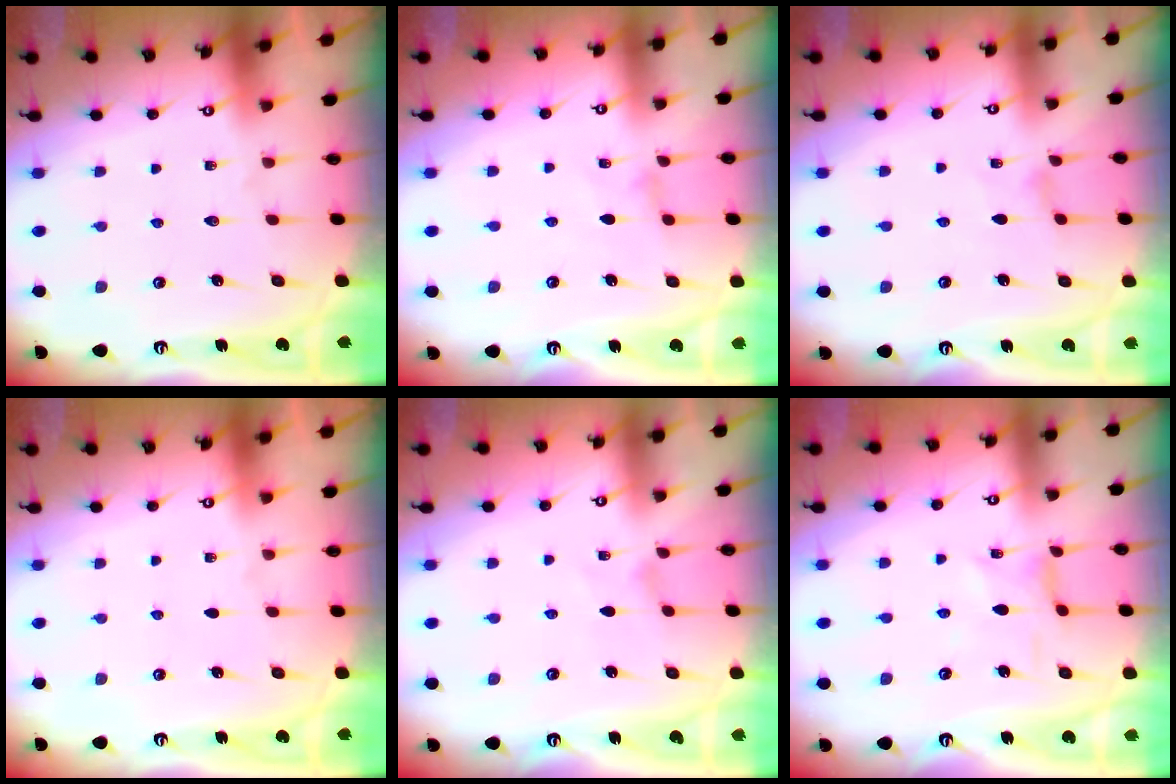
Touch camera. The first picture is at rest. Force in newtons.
{"total": 0.5, "press": 0.5, "slide": 0.1}
{"total": 1.0, "press": 1.0, "slide": 0.1}
{"total": 0.0}
{"total": 0.0}
{"total": 2.1, "press": 2.1, "slide": 0.5}